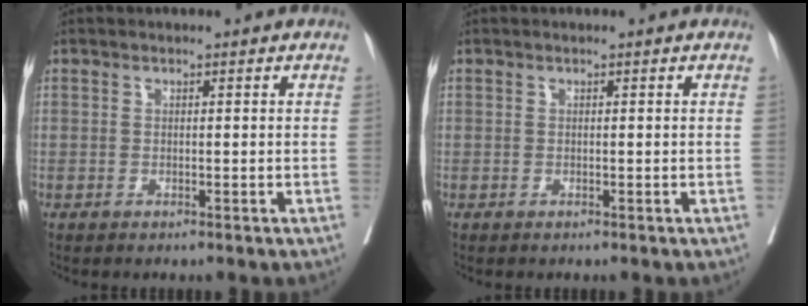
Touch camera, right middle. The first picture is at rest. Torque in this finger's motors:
{"motor_torque": [-0.22, -0.22, 0.00, 0.00]}